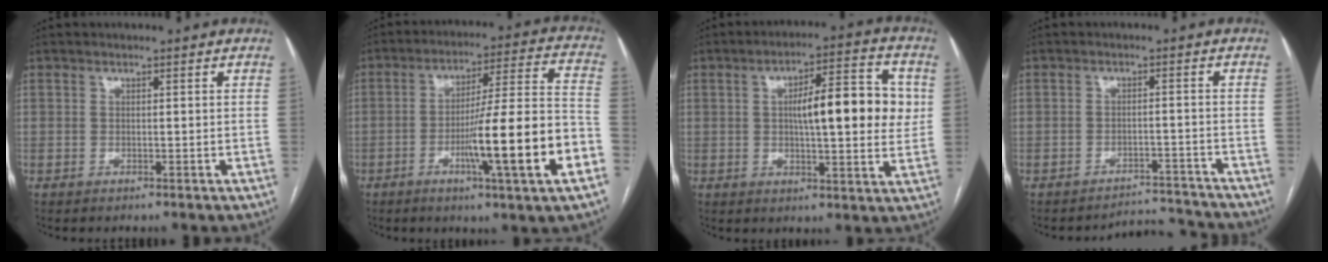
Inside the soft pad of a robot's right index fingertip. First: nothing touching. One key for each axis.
{"total": 16.9, "fx": -5.8, "fy": -0.1, "fz": 15.8, "tx": -0.246, "ty": -0.002, "tz": -0.089}
{"total": 13.2, "fx": 1.7, "fy": 3.2, "fz": 12.7, "tx": -0.182, "ty": 0.027, "tz": 0.021}
{"total": 5.9, "fx": -5.6, "fy": 0.2, "fz": -1.5, "tx": 0.028, "ty": 0.023, "tz": -0.075}